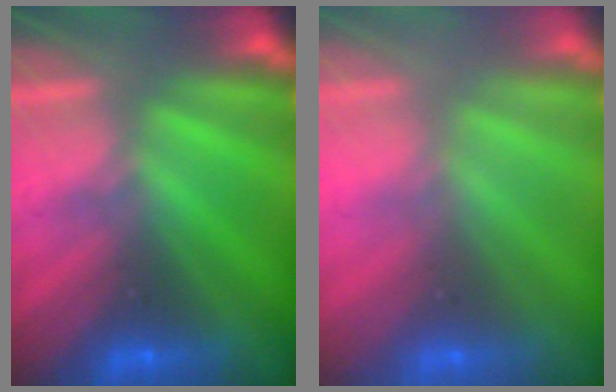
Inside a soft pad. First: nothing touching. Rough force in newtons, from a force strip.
{"total": 2.4}